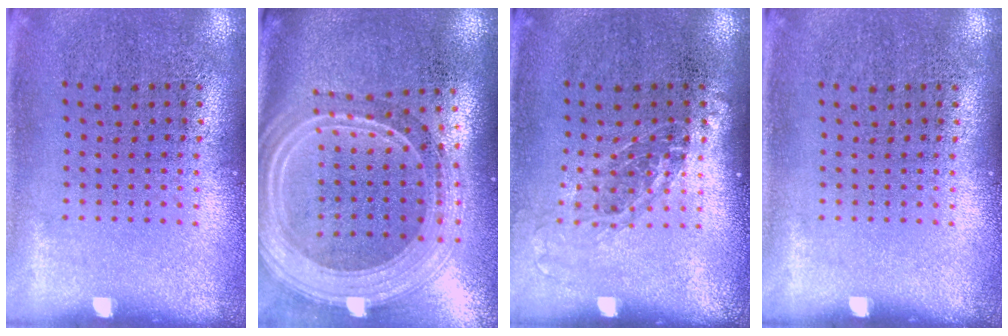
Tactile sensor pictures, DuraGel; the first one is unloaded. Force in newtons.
{"total": 2.8, "press": 2.3, "slide": 1.6}
{"total": 1.1, "press": 1.0, "slide": 0.5}
{"total": 0.0}